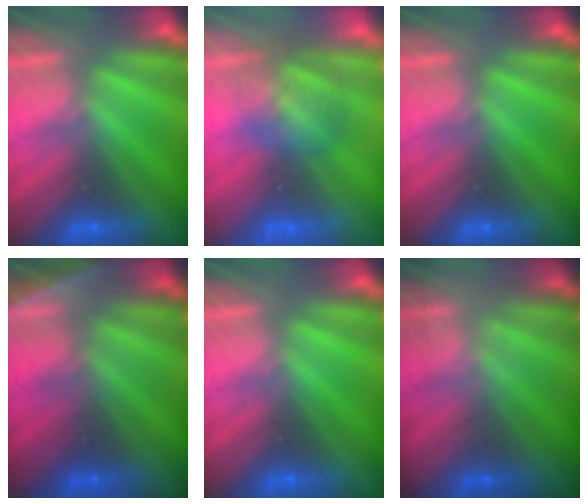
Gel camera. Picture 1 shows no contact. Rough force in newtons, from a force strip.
{"total": 3.2}
{"total": 0.0}
{"total": 3.0}
{"total": 0.0}
{"total": 1.8}